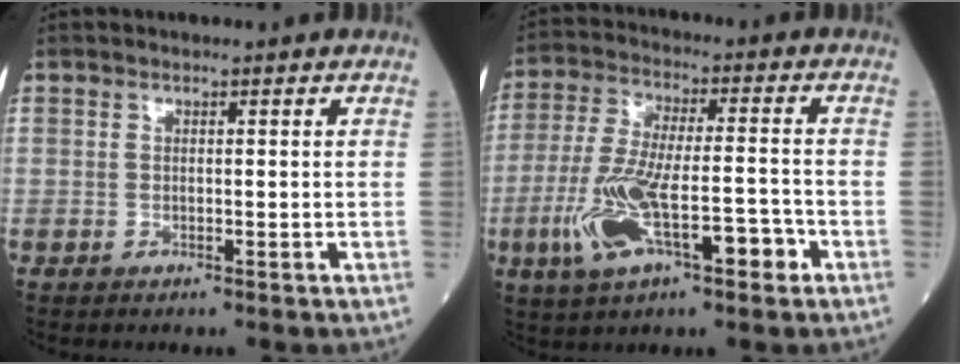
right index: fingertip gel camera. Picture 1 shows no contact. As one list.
[{"total": 13.6, "force": [-5.1, 3.9, 12.0], "torque": [-0.236, 0.001, -0.086]}]